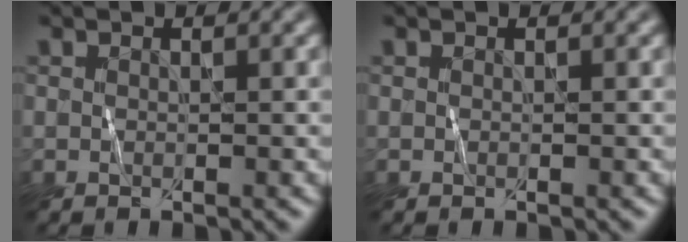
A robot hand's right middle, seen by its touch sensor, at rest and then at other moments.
{"total": 0.0}